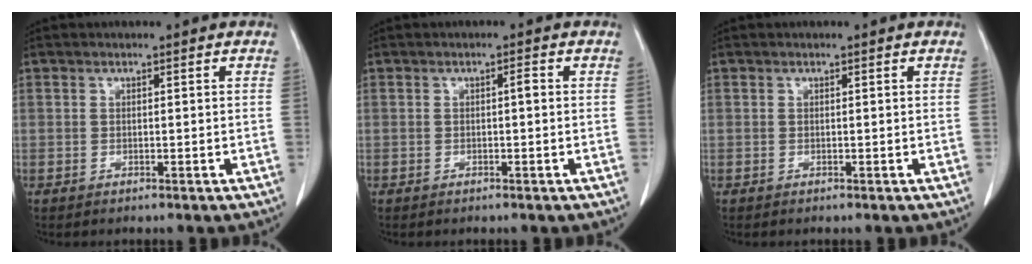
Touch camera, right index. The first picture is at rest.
{"total": 0.9, "force": [0.0, 0.1, 0.9], "torque": [-0.015, 0.002, 0.000]}
{"total": 0.0}